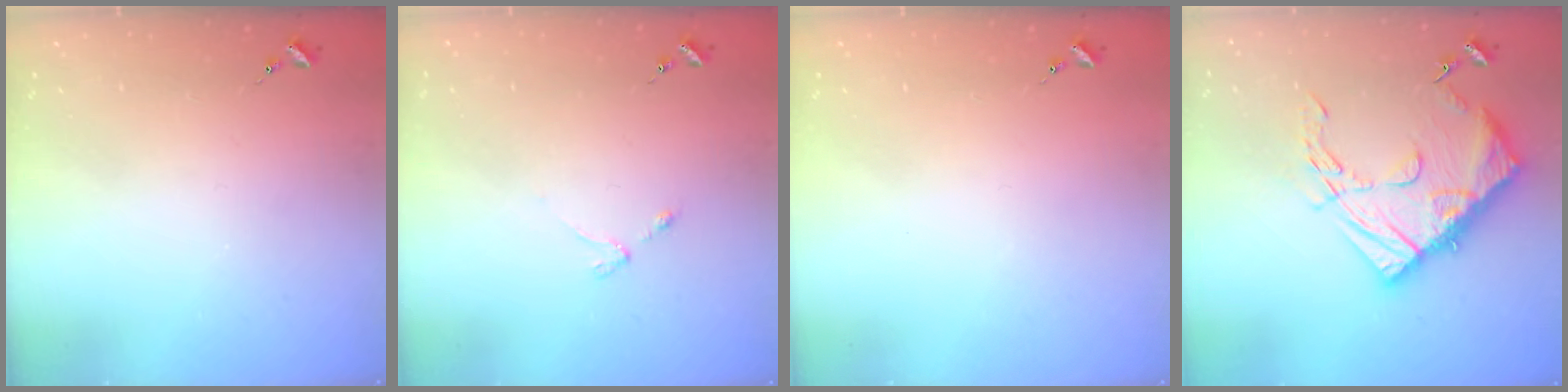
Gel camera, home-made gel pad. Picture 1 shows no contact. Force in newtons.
{"total": 2.9, "press": 2.8, "slide": 0.4}
{"total": 0.0}
{"total": 17.5, "press": 17.5, "slide": 1.0}